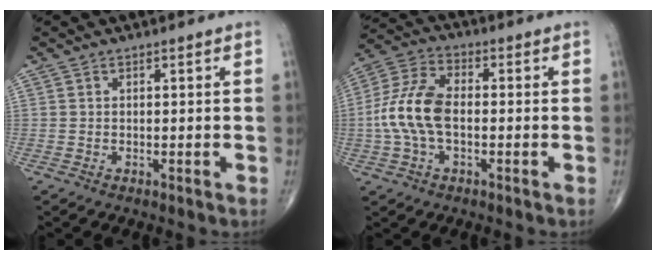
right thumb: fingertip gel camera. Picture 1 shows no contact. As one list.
[{"total": 11.3, "force": [-1.2, 6.3, 9.3], "torque": [-0.203, 0.030, -0.028]}]